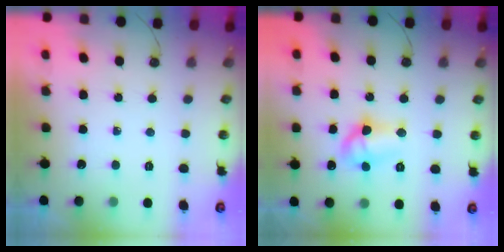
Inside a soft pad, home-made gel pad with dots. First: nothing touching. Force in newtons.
{"total": 9.7, "press": 9.7, "slide": 1.1}